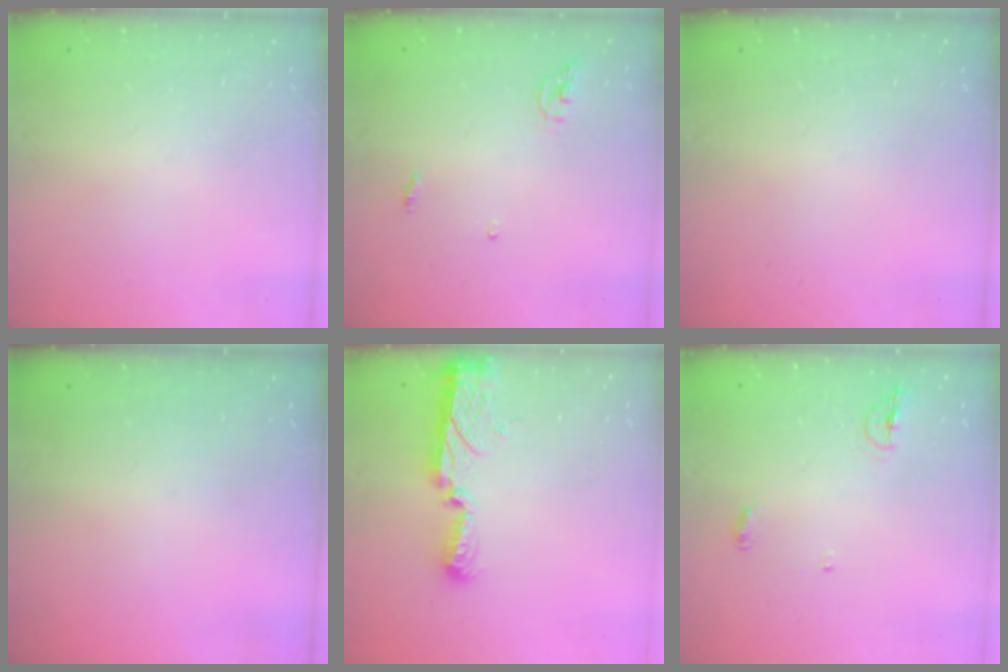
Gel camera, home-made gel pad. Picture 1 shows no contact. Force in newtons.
{"total": 3.8, "press": 3.7, "slide": 0.2}
{"total": 0.0}
{"total": 0.0}
{"total": 9.0, "press": 8.9, "slide": 0.8}
{"total": 4.8, "press": 4.7, "slide": 1.1}